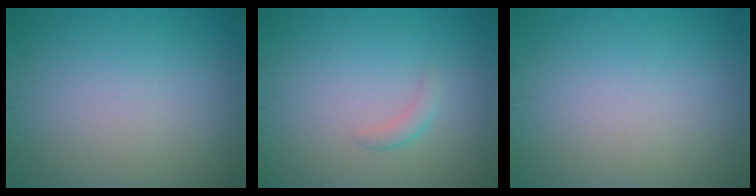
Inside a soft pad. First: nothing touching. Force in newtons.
{"total": 1.0, "press": 1.0, "slide": 0.0}
{"total": 0.0}